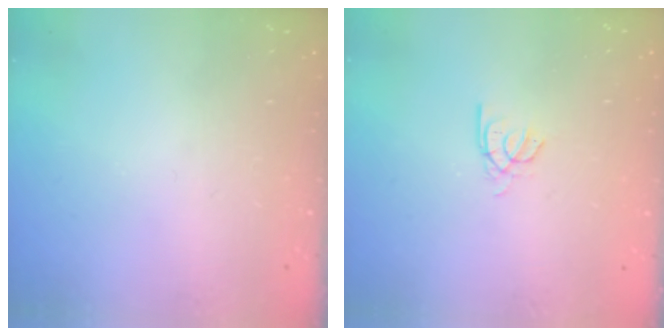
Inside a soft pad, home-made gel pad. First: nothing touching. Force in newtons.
{"total": 2.3, "press": 2.3, "slide": 0.2}